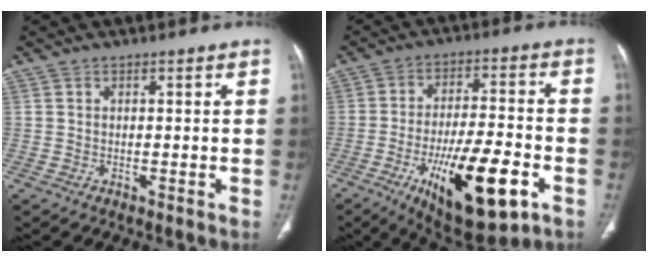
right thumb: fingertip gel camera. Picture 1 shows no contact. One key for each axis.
{"total": 19.1, "fx": -7.8, "fy": 6.5, "fz": 16.2, "tx": -0.261, "ty": 0.018, "tz": -0.113}